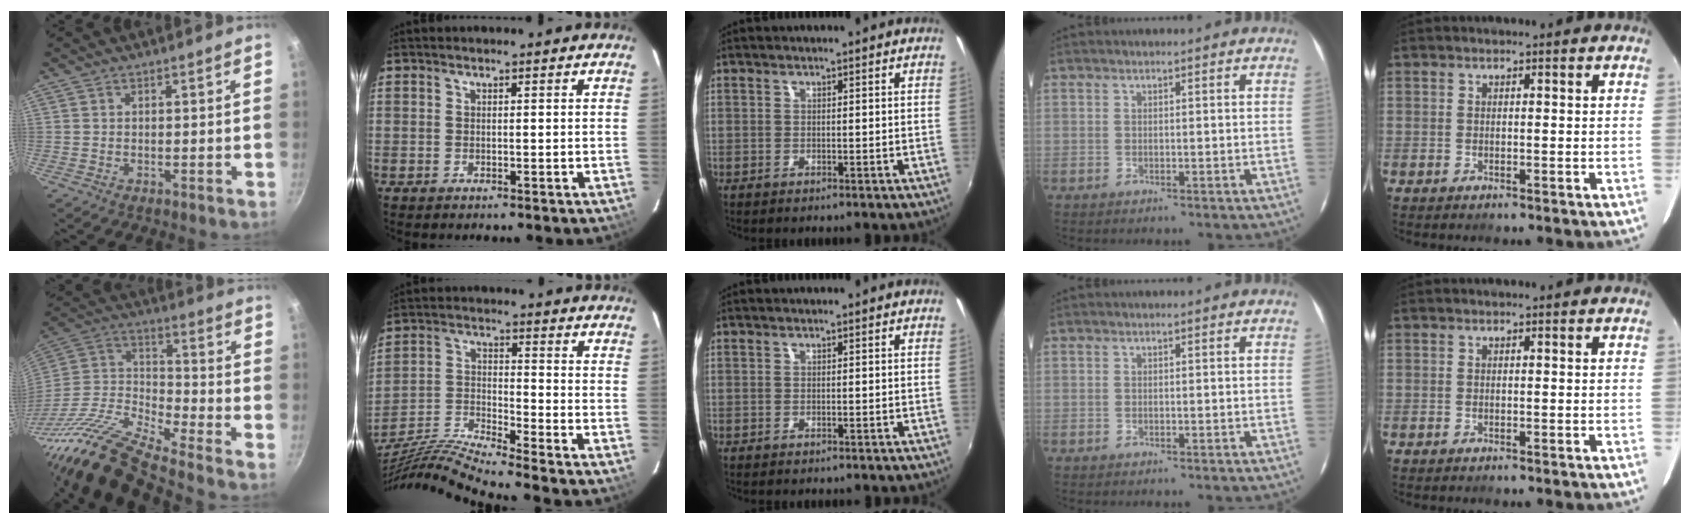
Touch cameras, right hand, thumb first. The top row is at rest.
{"thumb": {"total": 20.3, "force": [-16.8, 3.8, 10.7], "torque": [-0.178, 0.081, -0.340]}, "index": {"total": 13.5, "force": [-12.1, -3.0, 5.1], "torque": [-0.108, -0.021, -0.232]}}